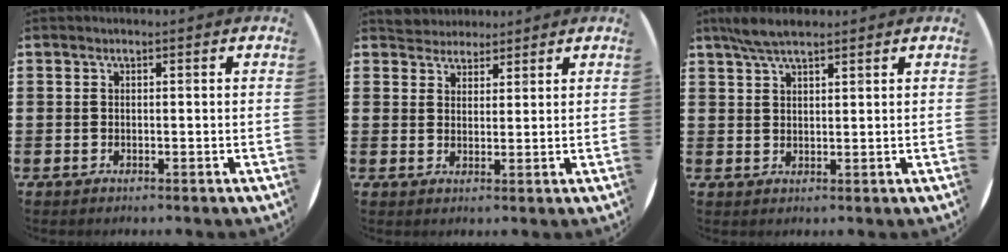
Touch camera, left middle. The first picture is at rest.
{"total": 3.3, "force": [3.1, 1.0, -0.4], "torque": [-0.002, -0.003, 0.060]}
{"total": 4.3, "force": [3.4, 0.9, 2.5], "torque": [-0.056, 0.004, 0.061]}